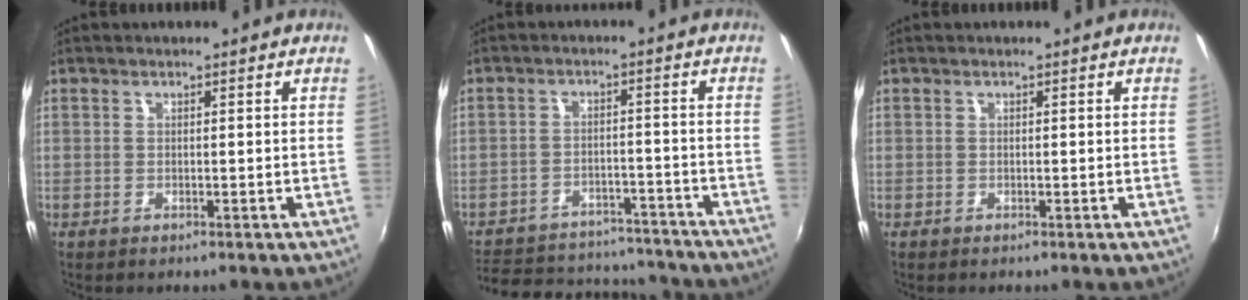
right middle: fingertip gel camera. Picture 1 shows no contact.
{"total": 19.6, "force": [-16.3, 8.3, 6.9], "torque": [-0.160, 0.028, -0.204]}
{"total": 0.0}